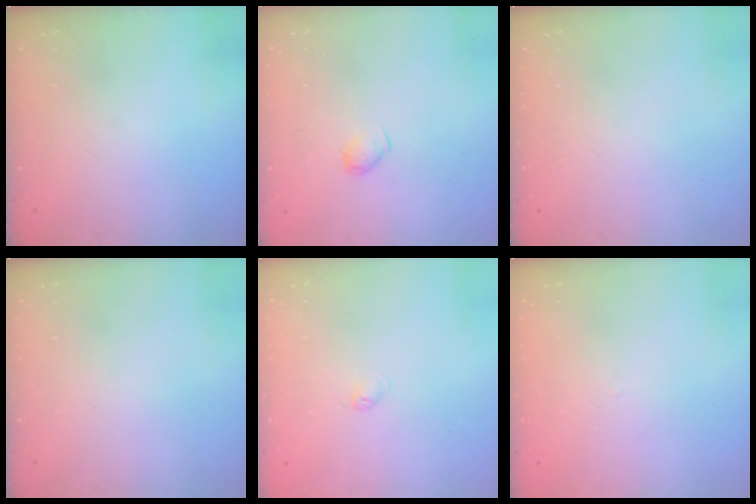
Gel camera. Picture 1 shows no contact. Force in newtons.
{"total": 4.7, "press": 4.6, "slide": 0.8}
{"total": 0.0}
{"total": 0.0}
{"total": 2.6, "press": 2.6, "slide": 0.4}
{"total": 1.6, "press": 1.6, "slide": 0.3}